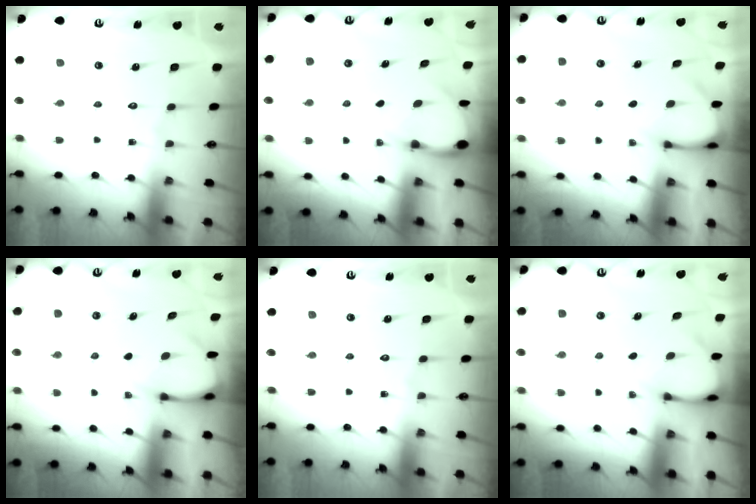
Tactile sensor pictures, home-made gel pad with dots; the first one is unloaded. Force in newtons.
{"total": 3.4, "press": 3.4, "slide": 0.2}
{"total": 3.2, "press": 3.2, "slide": 0.3}
{"total": 3.5, "press": 3.5, "slide": 0.3}
{"total": 0.0}
{"total": 3.1, "press": 3.1, "slide": 0.2}